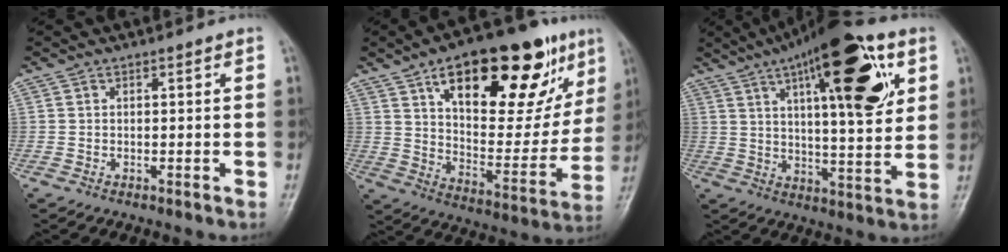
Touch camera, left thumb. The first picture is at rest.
{"total": 28.8, "force": [14.8, 12.8, 21.2], "torque": [-0.262, -0.021, 0.232]}
{"total": 23.3, "force": [9.9, 7.4, 19.7], "torque": [-0.275, -0.014, 0.148]}